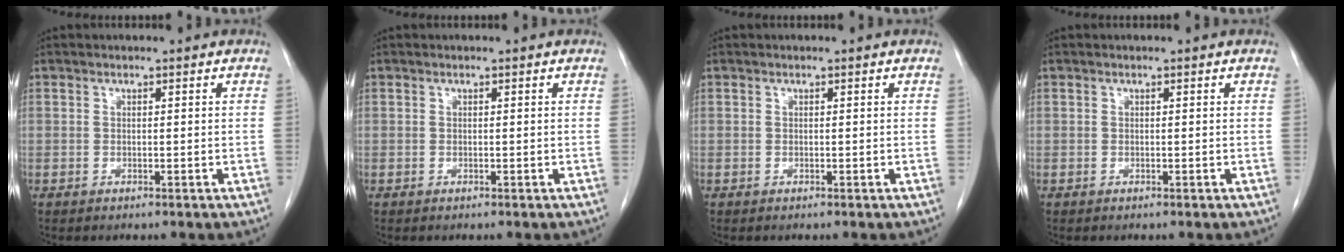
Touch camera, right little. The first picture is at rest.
{"total": 0.0}
{"total": 0.0}
{"total": 0.0}